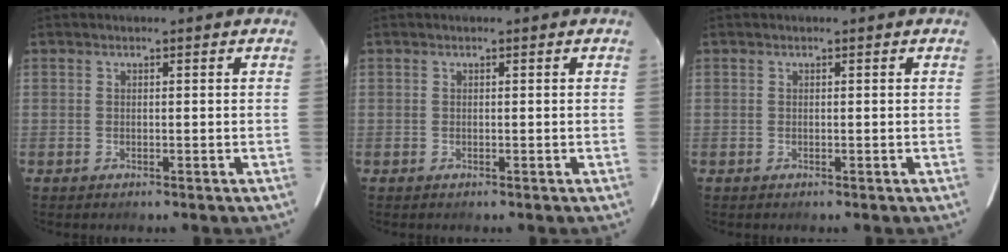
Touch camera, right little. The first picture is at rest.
{"total": 0.0}
{"total": 0.0}